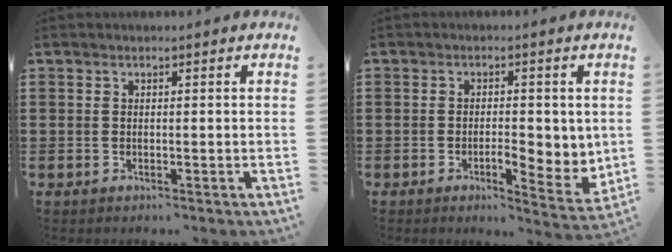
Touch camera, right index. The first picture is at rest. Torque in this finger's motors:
{"motor_torque": [0.20, 0.05, 0.50, 0.05]}